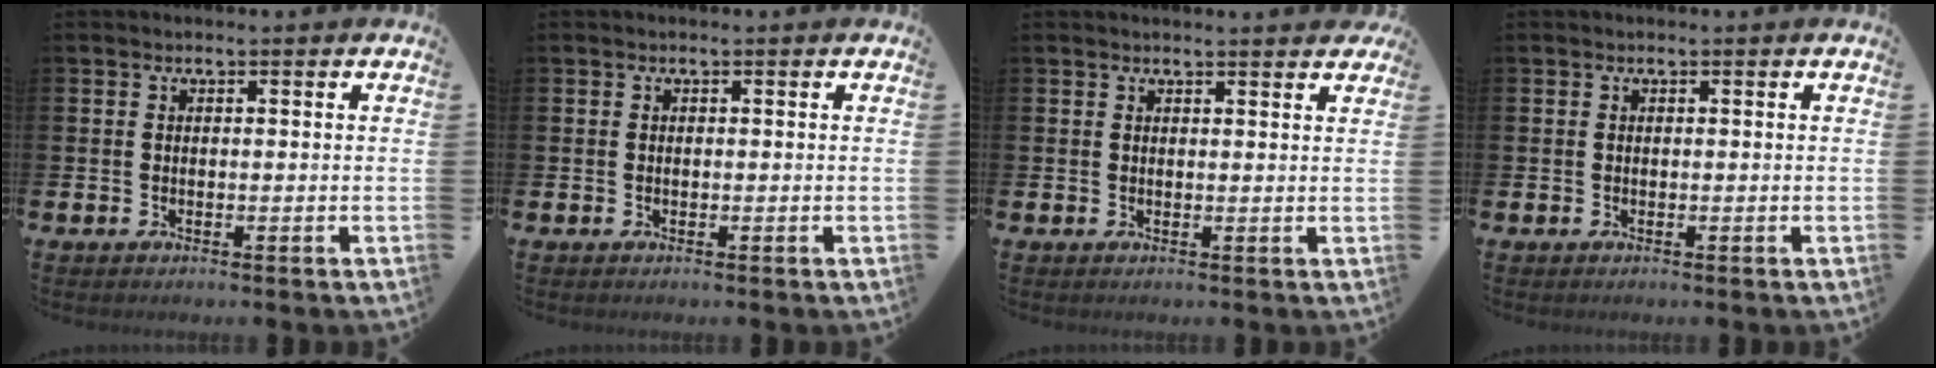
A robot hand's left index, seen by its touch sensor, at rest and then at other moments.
{"total": 0.0}
{"total": 1.1, "force": [1.0, -0.1, 0.0], "torque": [0.013, -0.008, 0.017]}
{"total": 0.0}